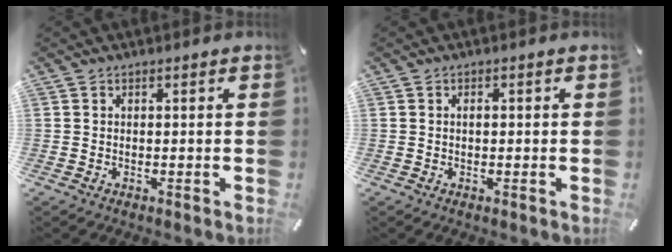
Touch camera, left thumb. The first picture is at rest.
{"total": 1.2, "force": [-0.1, 0.7, 1.0], "torque": [-0.021, 0.003, -0.003]}